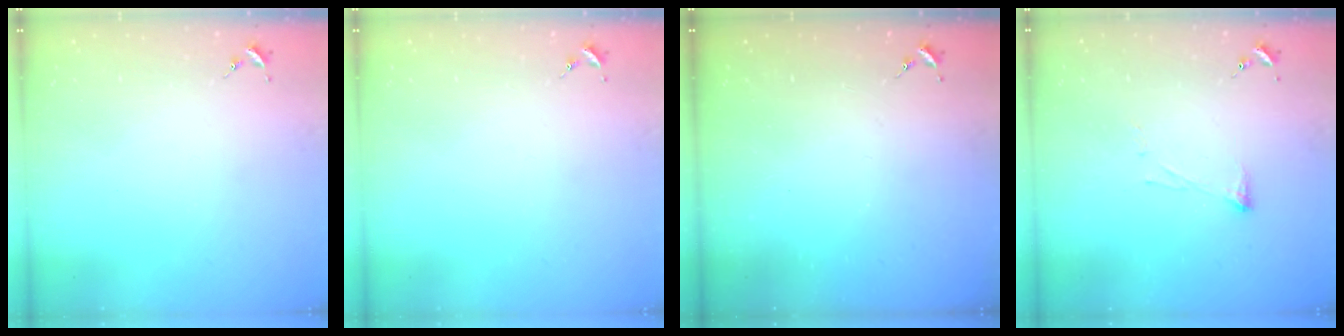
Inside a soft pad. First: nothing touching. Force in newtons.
{"total": 0.0}
{"total": 0.0}
{"total": 3.8, "press": 3.8, "slide": 0.6}